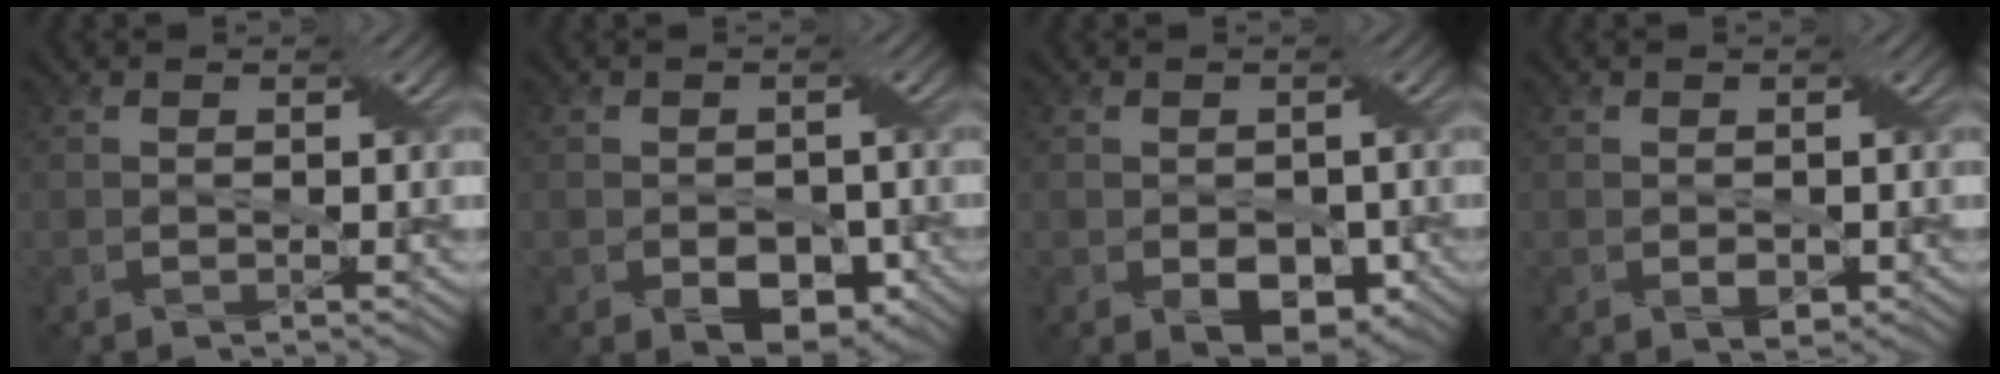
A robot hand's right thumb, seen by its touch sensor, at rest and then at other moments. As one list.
[{"total": 5.4, "force": [-2.3, 3.4, 3.5], "torque": [-0.049, -0.011, -0.036]}, {"total": 5.1, "force": [-1.8, 3.3, 3.4], "torque": [-0.054, -0.012, -0.028]}, {"total": 1.6, "force": [-0.4, 1.2, 1.1], "torque": [-0.024, -0.006, -0.005]}]